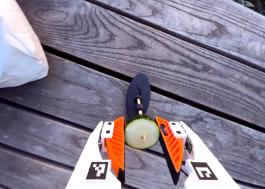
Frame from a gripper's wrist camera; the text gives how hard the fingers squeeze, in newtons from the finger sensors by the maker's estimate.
{"total": 9.5, "left": 9.1, "right": 9.9}